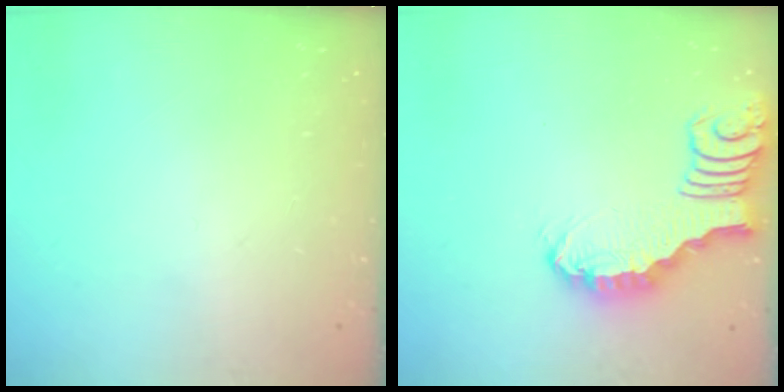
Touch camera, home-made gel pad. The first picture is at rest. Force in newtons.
{"total": 2.4, "press": 2.4, "slide": 0.2}